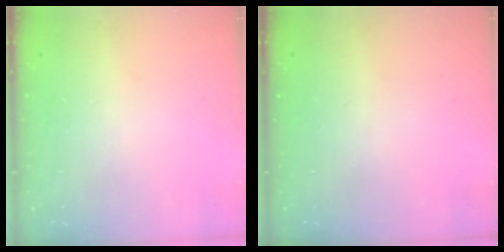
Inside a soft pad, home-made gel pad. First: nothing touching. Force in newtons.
{"total": 0.0}